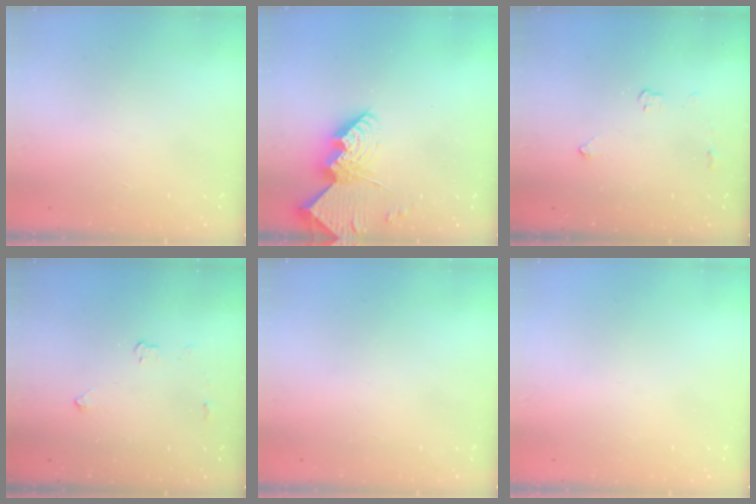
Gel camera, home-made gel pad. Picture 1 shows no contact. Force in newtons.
{"total": 14.0, "press": 14.0, "slide": 0.9}
{"total": 2.8, "press": 2.8, "slide": 0.5}
{"total": 2.8, "press": 2.8, "slide": 0.5}
{"total": 0.0}
{"total": 0.0}